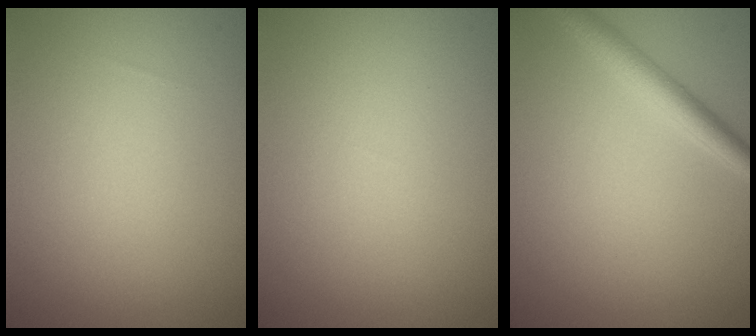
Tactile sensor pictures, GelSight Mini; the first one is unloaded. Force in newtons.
{"total": 0.0}
{"total": 2.8, "press": 2.8, "slide": 0.1}